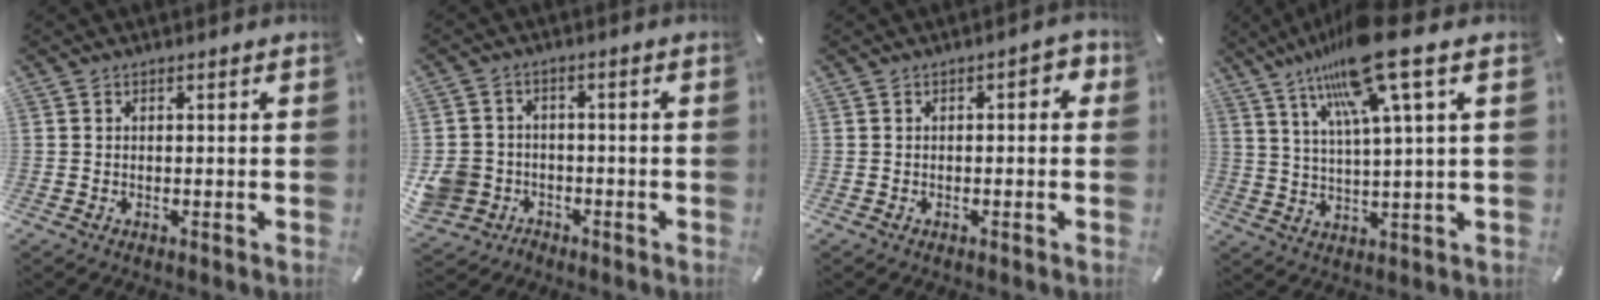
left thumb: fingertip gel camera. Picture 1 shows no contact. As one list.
[{"total": 7.4, "force": [-2.1, 6.9, 1.7], "torque": [-0.055, 0.015, -0.039]}, {"total": 2.6, "force": [-0.6, 1.4, 2.1], "torque": [-0.032, 0.008, -0.015]}, {"total": 16.2, "force": [10.3, 1.4, 12.4], "torque": [-0.237, -0.034, 0.168]}]